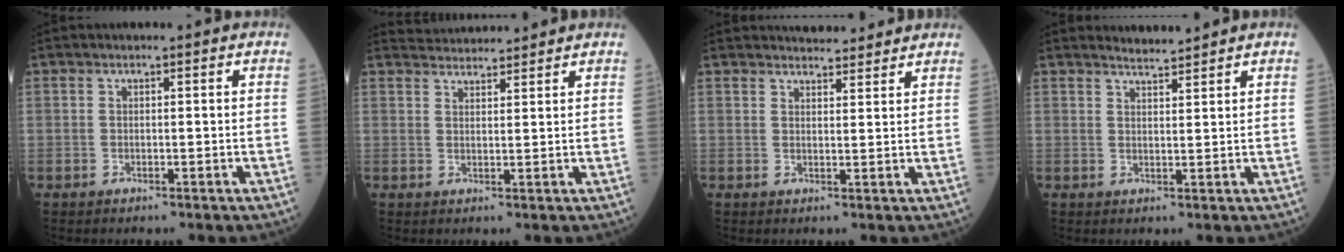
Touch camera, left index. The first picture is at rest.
{"total": 5.0, "force": [5.0, 0.2, 0.3], "torque": [-0.013, 0.031, 0.081]}
{"total": 5.6, "force": [5.4, 1.2, 1.1], "torque": [-0.013, 0.012, 0.068]}
{"total": 2.1, "force": [2.1, -0.3, -0.1], "torque": [-0.004, 0.002, 0.043]}